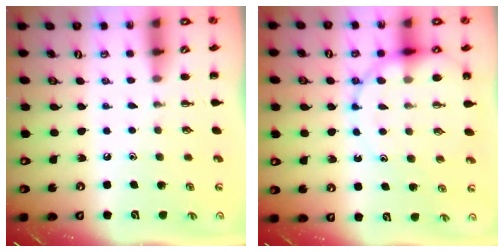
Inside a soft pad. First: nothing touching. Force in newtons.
{"total": 15.0, "press": 14.3, "slide": 4.5}